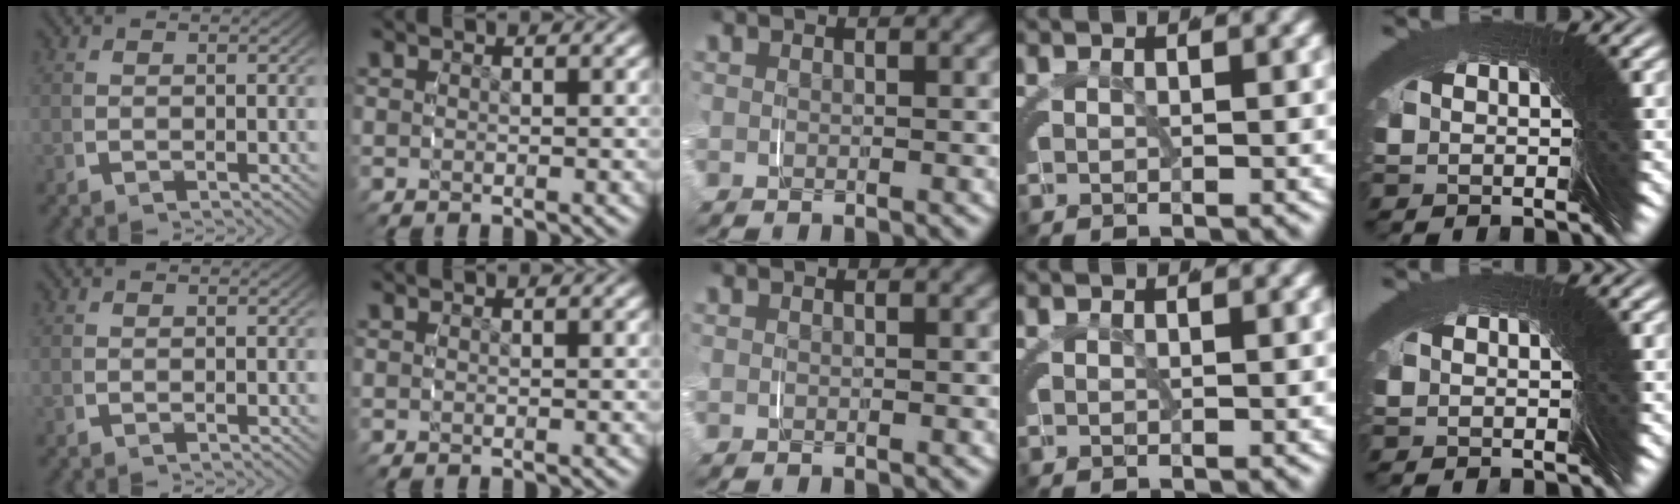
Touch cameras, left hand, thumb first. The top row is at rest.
{}